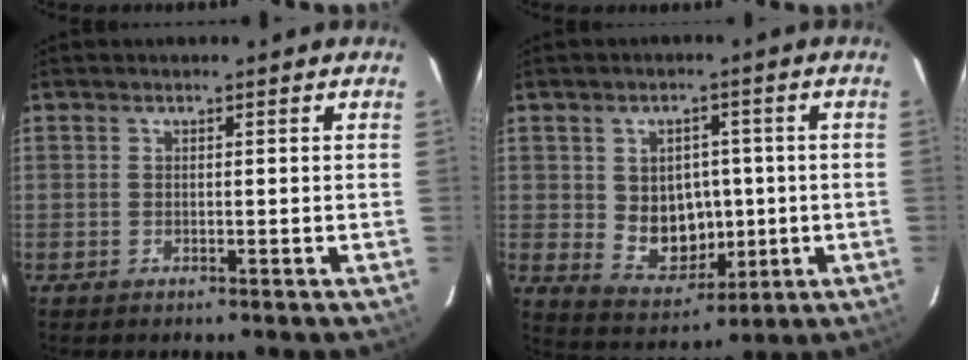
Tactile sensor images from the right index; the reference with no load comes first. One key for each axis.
{"total": 9.1, "fx": -0.1, "fy": 7.7, "fz": 4.8, "tx": -0.094, "ty": -0.001, "tz": 0.023}